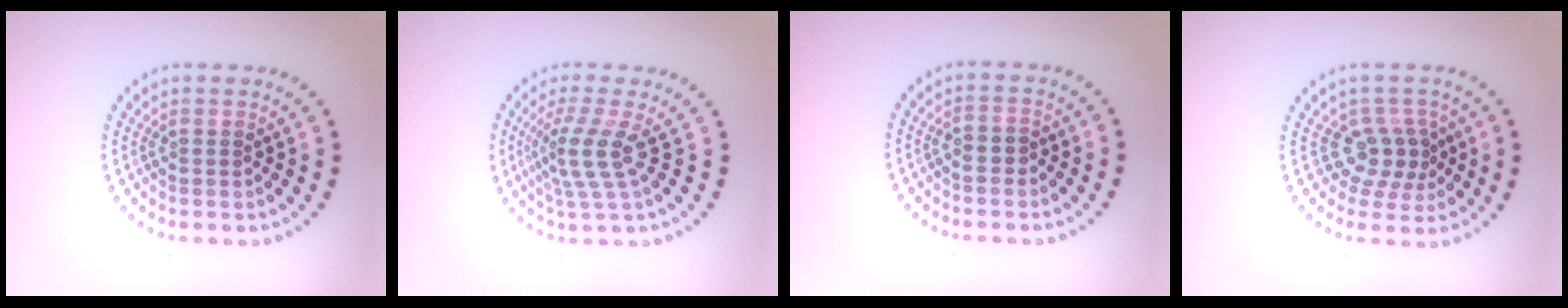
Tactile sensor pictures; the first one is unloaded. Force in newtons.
{"total": 3.4, "press": 2.6, "slide": 2.2}
{"total": 0.9, "press": 0.8, "slide": 0.5}
{"total": 2.9, "press": 2.3, "slide": 1.7}